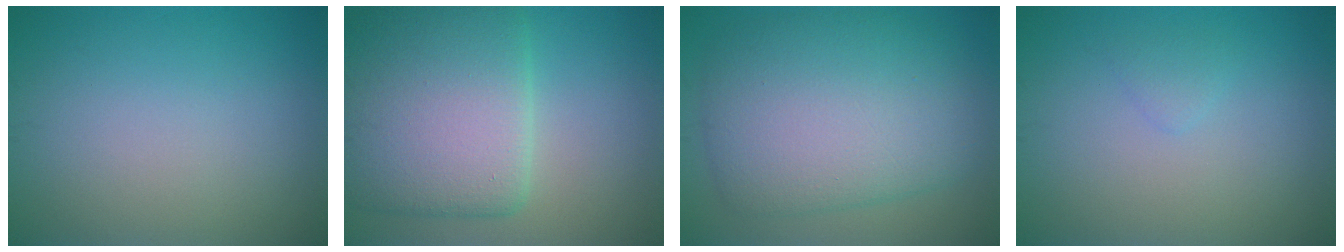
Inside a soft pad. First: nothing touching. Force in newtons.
{"total": 10.9, "press": 10.9, "slide": 0.3}
{"total": 9.6, "press": 9.6, "slide": 0.6}
{"total": 0.9, "press": 0.9, "slide": 0.1}